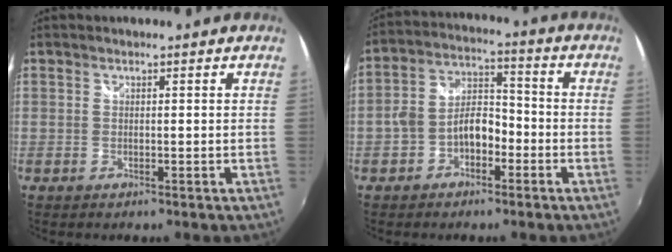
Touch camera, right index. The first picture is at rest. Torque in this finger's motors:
{"motor_torque": [0.08, -0.03, 0.19, 0.06]}